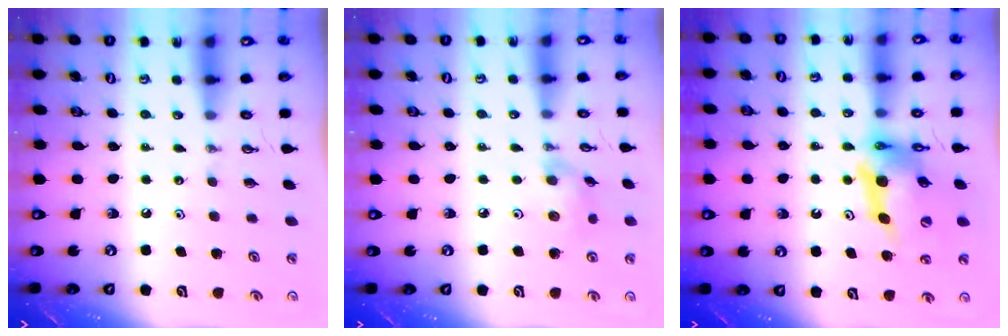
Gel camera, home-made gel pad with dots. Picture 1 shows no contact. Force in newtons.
{"total": 8.2, "press": 7.8, "slide": 2.6}
{"total": 15.7, "press": 15.6, "slide": 1.4}